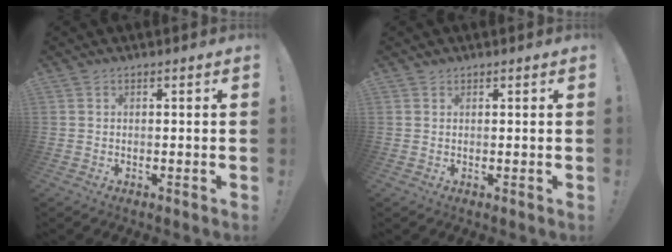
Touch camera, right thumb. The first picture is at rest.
{"total": 0.8, "force": [0.7, 0.4, 0.1], "torque": [0.000, -0.002, 0.014]}